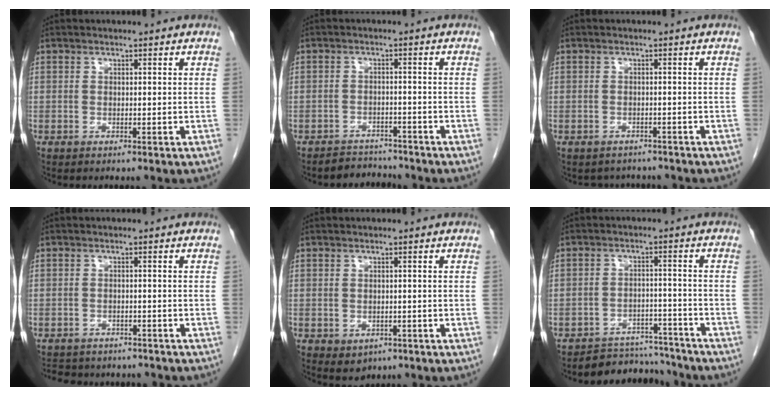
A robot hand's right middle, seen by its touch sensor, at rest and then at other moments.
{"total": 3.6, "force": [-3.3, 1.0, -0.9], "torque": [0.016, 0.000, -0.052]}
{"total": 3.3, "force": [-3.0, 1.4, -0.1], "torque": [-0.004, 0.002, -0.041]}
{"total": 9.1, "force": [-8.0, 3.4, 2.4], "torque": [-0.051, 0.002, -0.099]}
{"total": 2.5, "force": [-1.1, 1.9, 1.2], "torque": [-0.013, 0.000, -0.002]}
{"total": 7.9, "force": [-7.5, 2.3, -0.4], "torque": [0.018, 0.018, -0.111]}